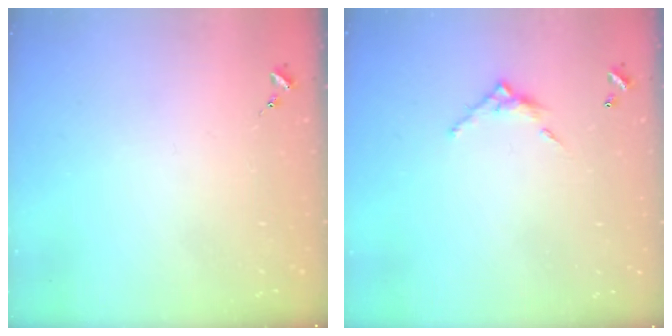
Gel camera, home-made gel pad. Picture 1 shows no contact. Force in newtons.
{"total": 6.7, "press": 6.7, "slide": 0.4}